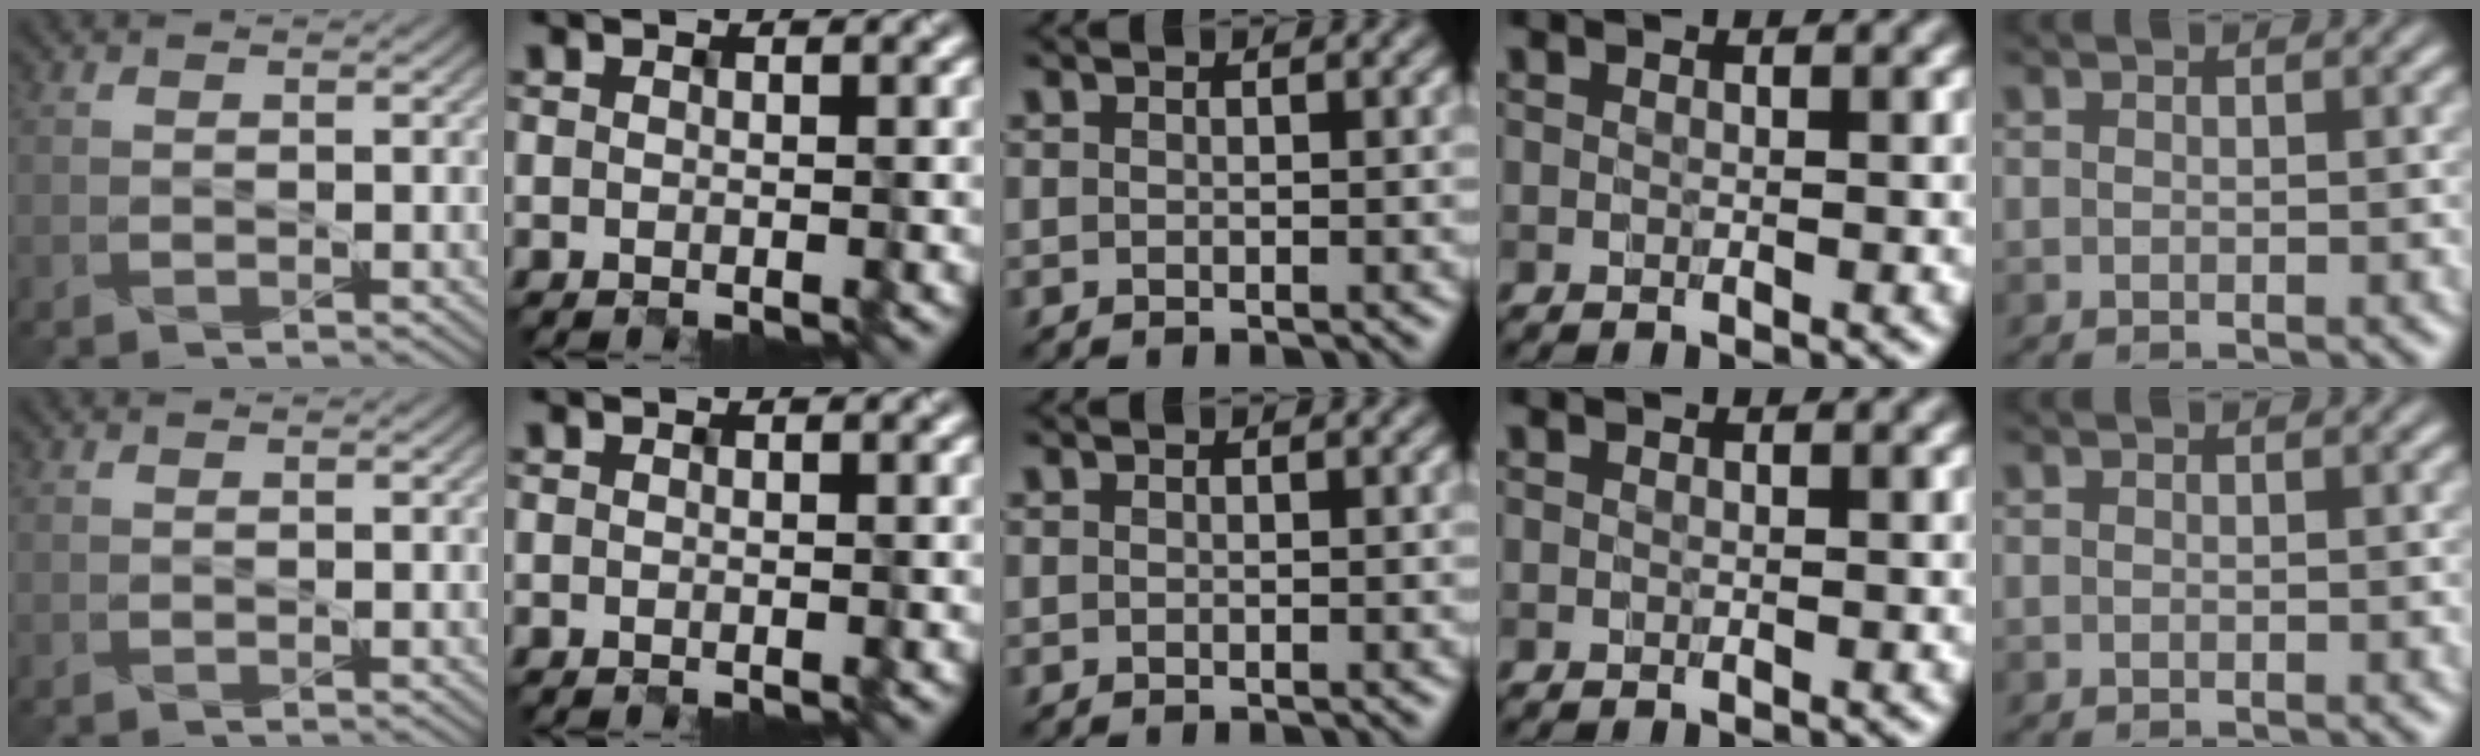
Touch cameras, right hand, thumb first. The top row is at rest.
{}